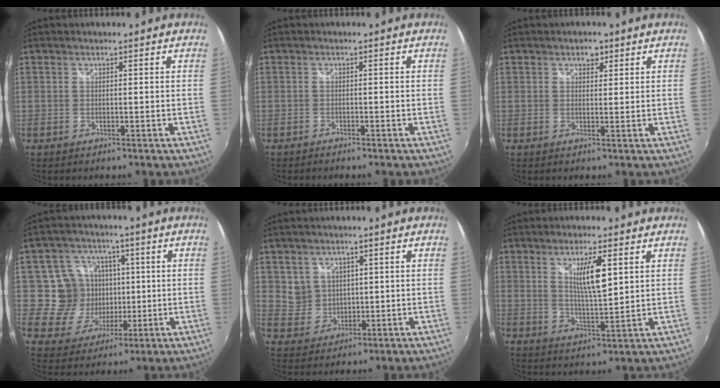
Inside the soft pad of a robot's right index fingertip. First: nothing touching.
{"total": 1.2, "force": [-1.2, 0.2, 0.3], "torque": [-0.015, -0.006, -0.021]}
{"total": 1.9, "force": [1.0, 1.4, 0.8], "torque": [-0.007, 0.006, 0.015]}
{"total": 10.0, "force": [0.8, 9.7, 2.5], "torque": [-0.062, 0.005, 0.013]}
{"total": 5.0, "force": [2.2, 4.4, 1.0], "torque": [-0.014, 0.006, 0.052]}
{"total": 7.2, "force": [2.8, 1.6, 6.5], "torque": [-0.108, -0.007, 0.051]}